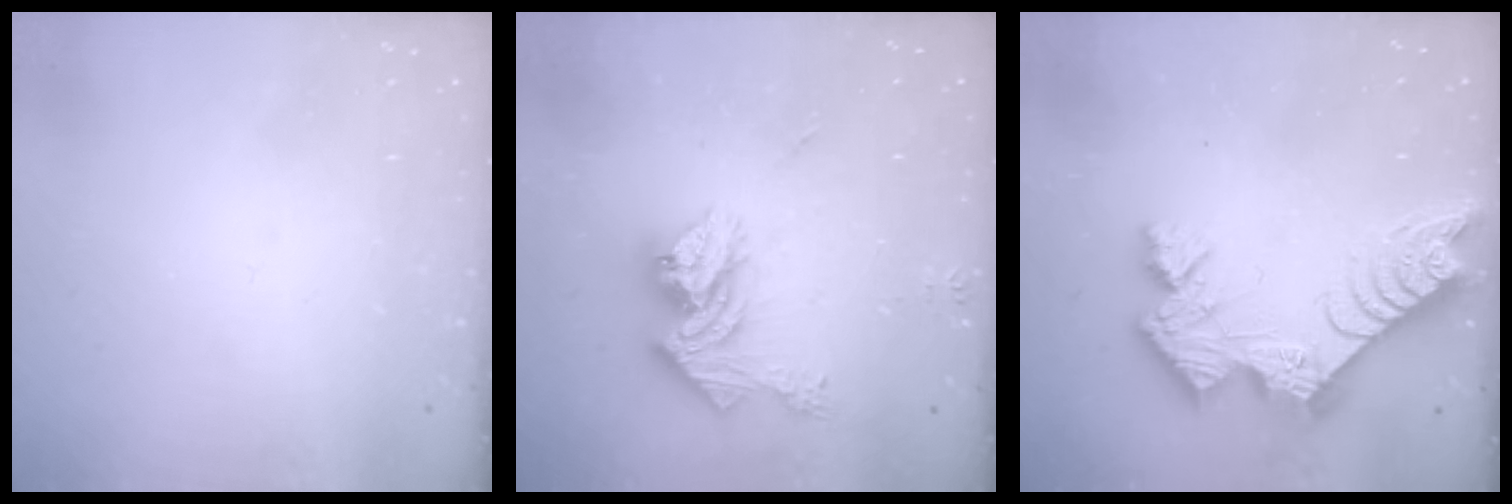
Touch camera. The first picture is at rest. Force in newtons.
{"total": 14.0, "press": 13.9, "slide": 1.2}
{"total": 13.7, "press": 13.7, "slide": 1.1}